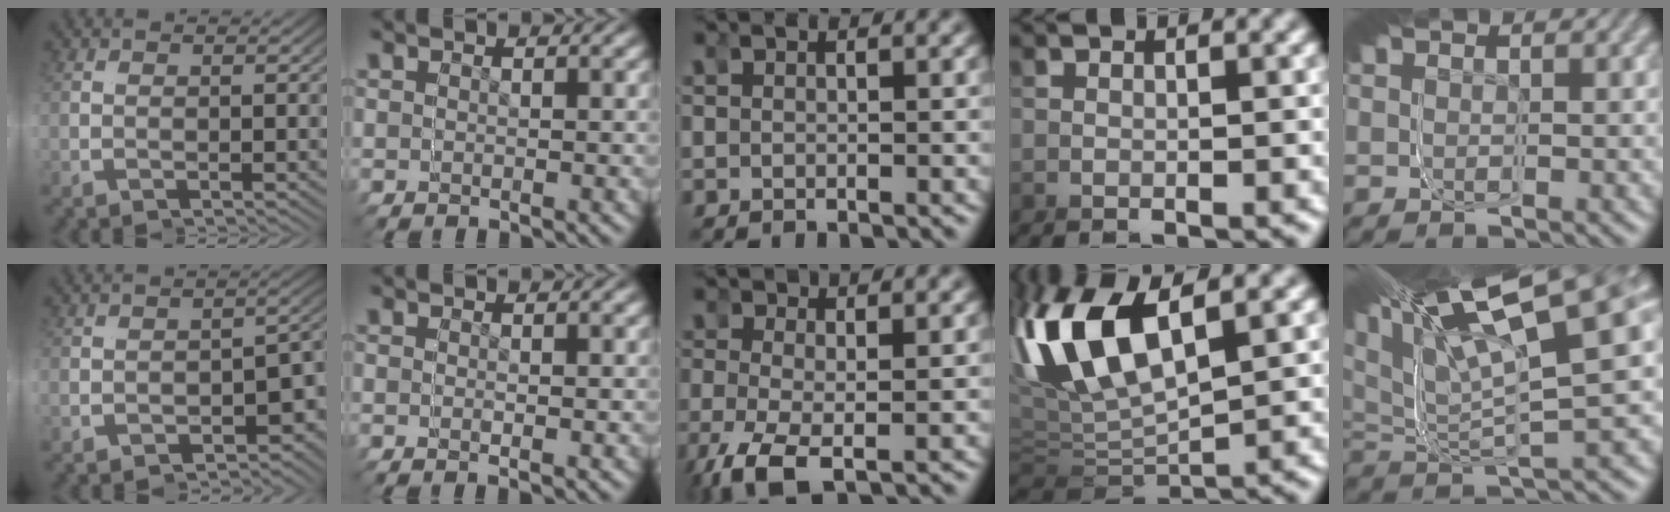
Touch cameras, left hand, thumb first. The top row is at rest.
{"thumb": {"total": 7.1, "force": [-2.5, 4.2, 5.2], "torque": [-0.076, -0.037, -0.021]}, "index": {"total": 1.0, "force": [0.0, -0.7, -0.7], "torque": [0.012, 0.004, -0.004]}, "middle": {"total": 5.1, "force": [-3.0, 2.4, 3.4], "torque": [-0.091, -0.039, -0.031]}, "ring": {"total": 6.6, "force": [2.5, 3.4, 5.1], "torque": [-0.173, 0.011, 0.030]}, "little": {"total": 14.5, "force": [3.9, 5.1, 12.9], "torque": [-0.185, 0.062, 0.039]}}